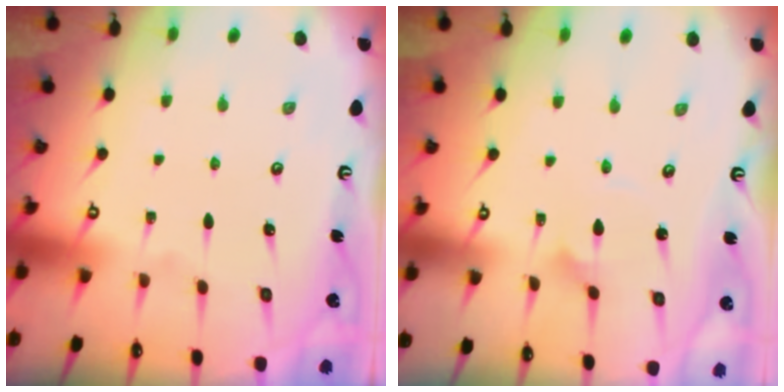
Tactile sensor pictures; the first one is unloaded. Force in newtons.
{"total": 1.6, "press": 1.6, "slide": 0.2}